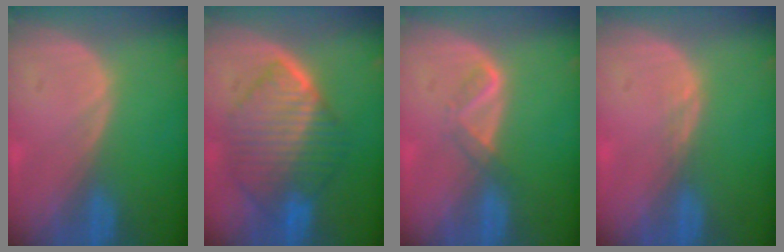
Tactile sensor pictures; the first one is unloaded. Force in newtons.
{"total": 10.6, "press": 10.5, "slide": 0.9}
{"total": 2.4, "press": 2.4, "slide": 0.7}
{"total": 1.0, "press": 0.8, "slide": 0.7}